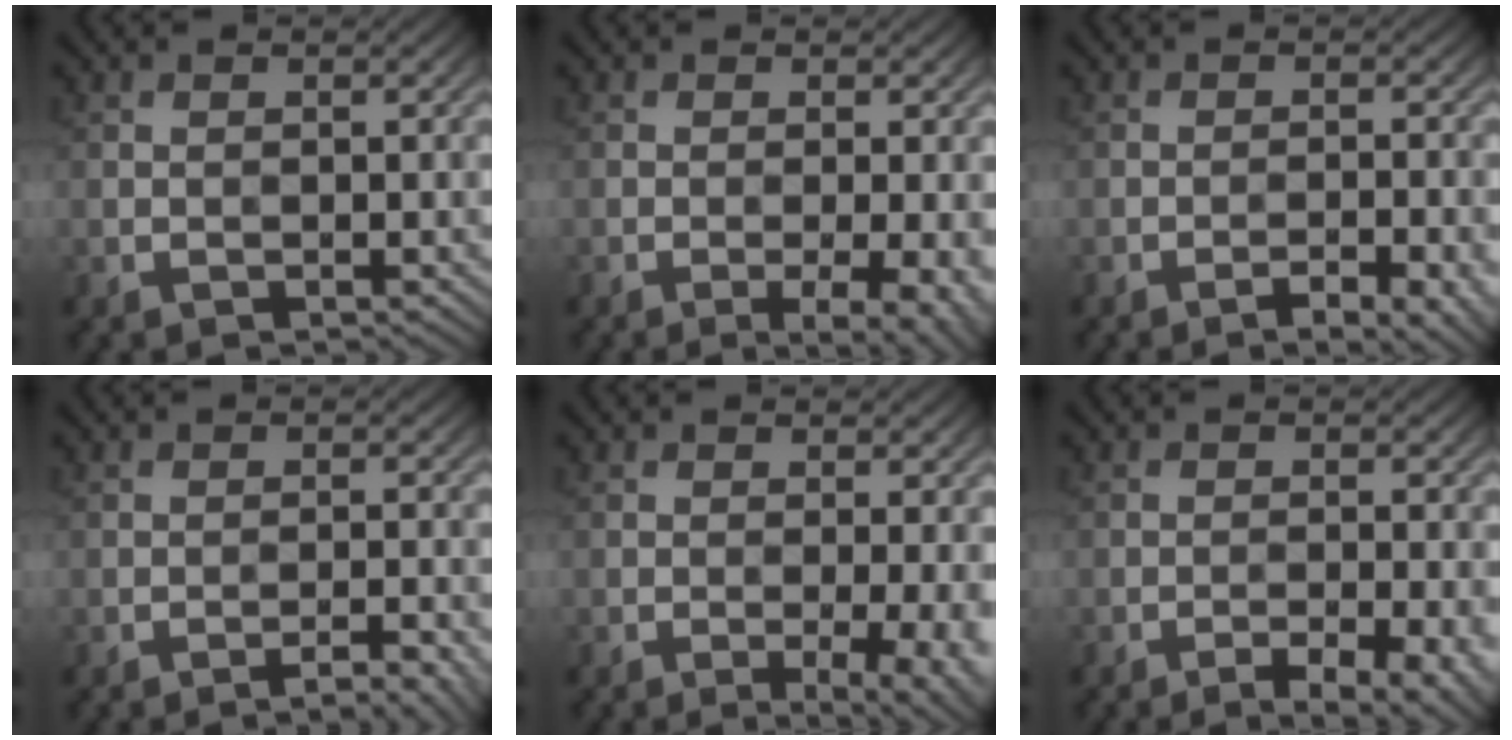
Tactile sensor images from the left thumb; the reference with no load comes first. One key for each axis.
{"total": 4.1, "fx": -1.3, "fy": 0.8, "fz": 3.8, "tx": -0.063, "ty": -0.001, "tz": -0.017}
{"total": 6.2, "fx": -3.8, "fy": 1.4, "fz": 4.7, "tx": -0.074, "ty": 0.008, "tz": -0.046}
{"total": 3.9, "fx": -2.5, "fy": 0.6, "fz": 3.0, "tx": -0.042, "ty": 0.014, "tz": -0.039}
{"total": 4.6, "fx": -1.2, "fy": 1.1, "fz": 4.3, "tx": -0.062, "ty": -0.005, "tz": -0.013}
{"total": 5.4, "fx": -3.3, "fy": 1.2, "fz": 4.1, "tx": -0.067, "ty": 0.001, "tz": -0.044}